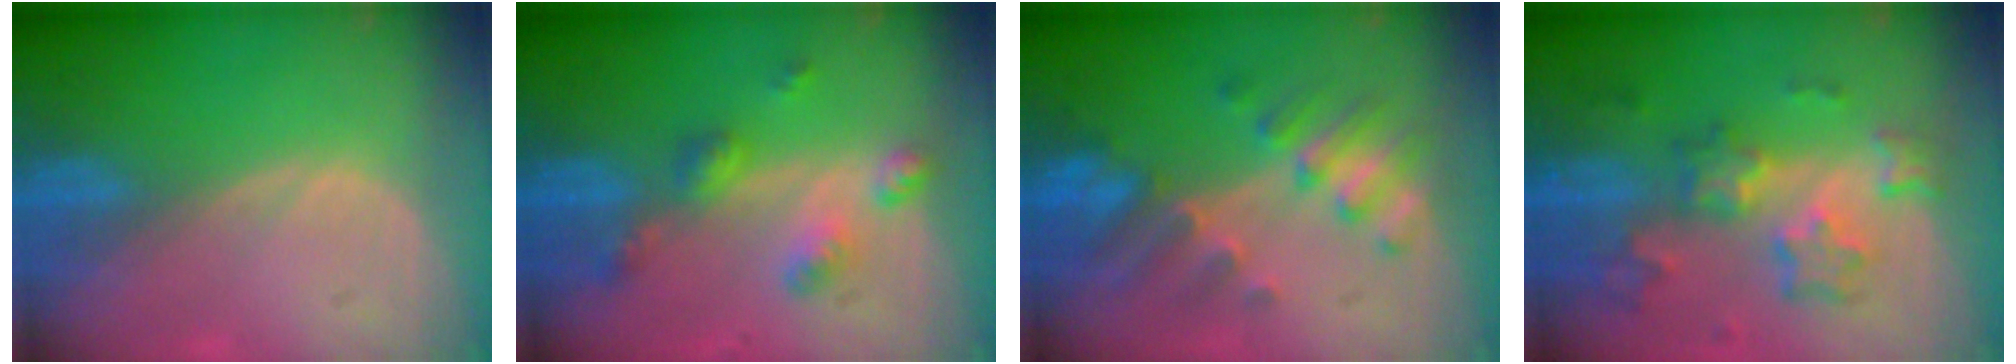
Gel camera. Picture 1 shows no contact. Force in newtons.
{"total": 6.1, "press": 5.4, "slide": 2.9}
{"total": 7.4, "press": 7.2, "slide": 1.9}
{"total": 8.7, "press": 7.7, "slide": 4.1}